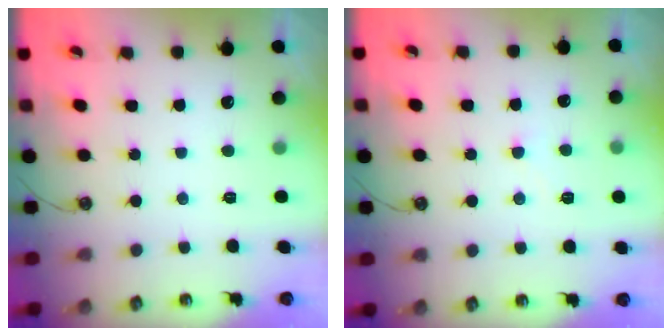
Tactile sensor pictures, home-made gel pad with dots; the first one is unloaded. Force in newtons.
{"total": 5.0, "press": 5.0, "slide": 0.3}